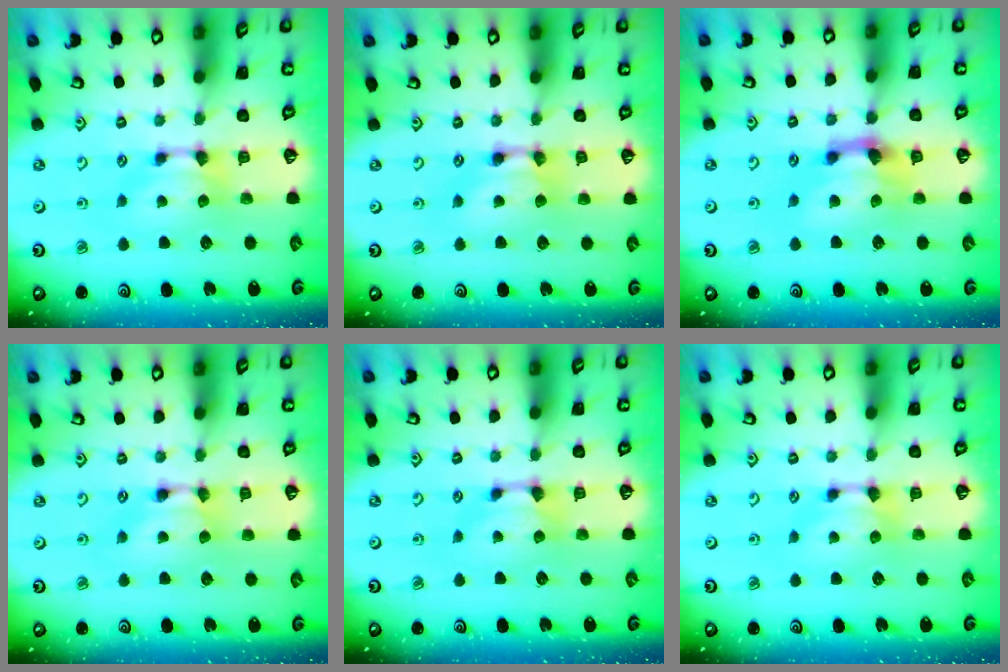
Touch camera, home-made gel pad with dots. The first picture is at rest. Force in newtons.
{"total": 1.8, "press": 1.8, "slide": 0.1}
{"total": 2.8, "press": 2.4, "slide": 1.5}
{"total": 1.7, "press": 1.7, "slide": 0.1}
{"total": 0.9, "press": 0.3, "slide": 0.8}
{"total": 0.0}